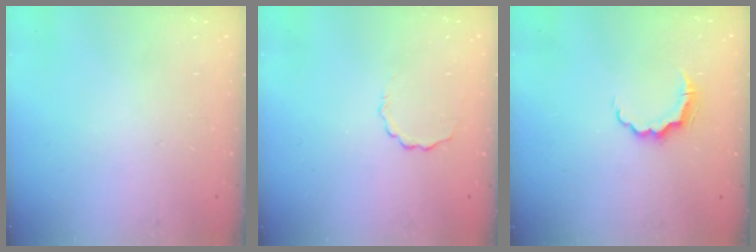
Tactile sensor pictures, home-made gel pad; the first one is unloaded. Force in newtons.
{"total": 2.6, "press": 2.5, "slide": 0.8}
{"total": 5.1, "press": 5.1, "slide": 0.6}